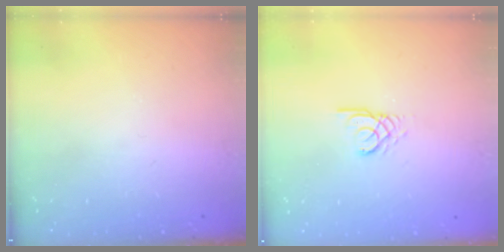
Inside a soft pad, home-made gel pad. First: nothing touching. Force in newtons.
{"total": 2.4, "press": 2.4, "slide": 0.4}